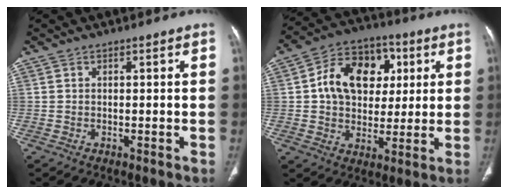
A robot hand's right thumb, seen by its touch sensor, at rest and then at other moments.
{"total": 15.5, "force": [3.2, 11.6, 9.8], "torque": [-0.125, 0.012, 0.050]}